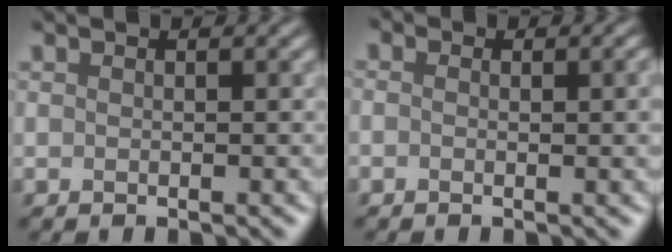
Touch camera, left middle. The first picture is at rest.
{"total": 1.7, "force": [-0.7, 0.9, 1.2], "torque": [0.009, 0.010, -0.018]}